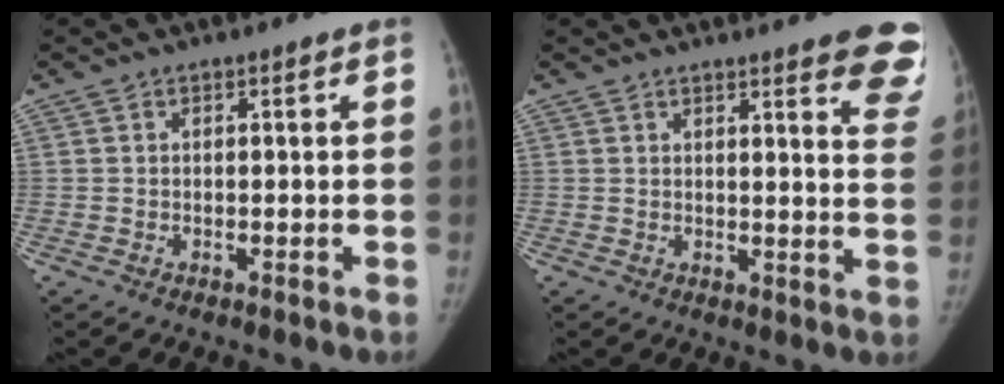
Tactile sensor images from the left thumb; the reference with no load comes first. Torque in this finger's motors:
{"motor_torque": [1.63, 0.28, 0.68, -0.53, 0.08]}